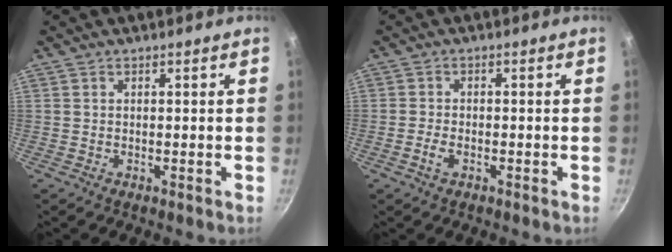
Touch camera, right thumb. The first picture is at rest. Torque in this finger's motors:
{"motor_torque": [-0.38, 0.34, -0.18, 0.11, -0.03]}